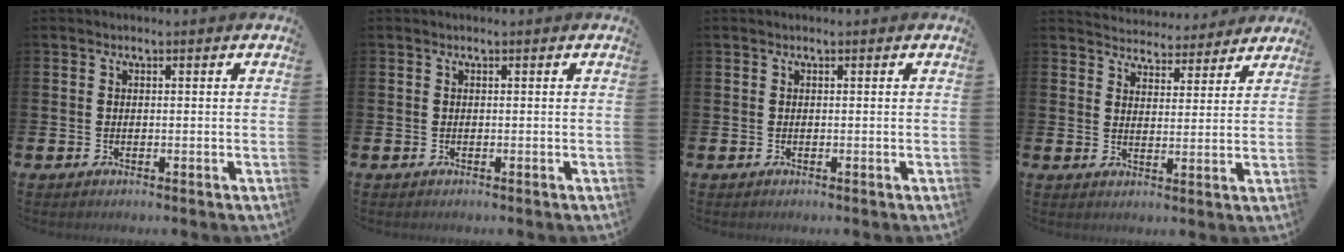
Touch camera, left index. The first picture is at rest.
{"total": 0.0}
{"total": 0.0}
{"total": 4.6, "force": [4.5, 1.0, -0.4], "torque": [-0.010, -0.035, 0.078]}